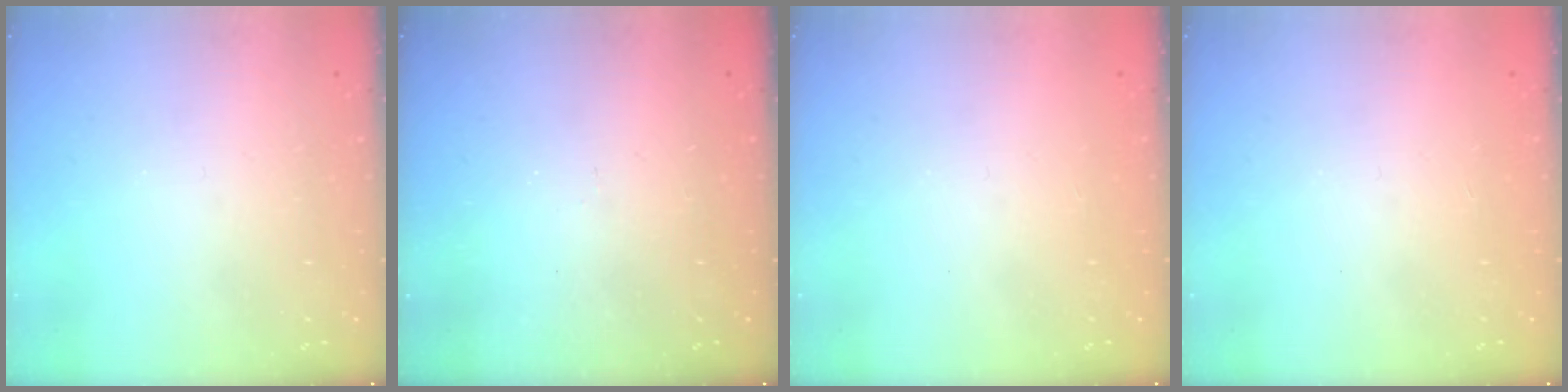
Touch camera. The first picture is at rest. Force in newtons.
{"total": 5.6, "press": 5.6, "slide": 0.5}
{"total": 1.1, "press": 1.1, "slide": 0.1}
{"total": 1.1, "press": 1.1, "slide": 0.1}